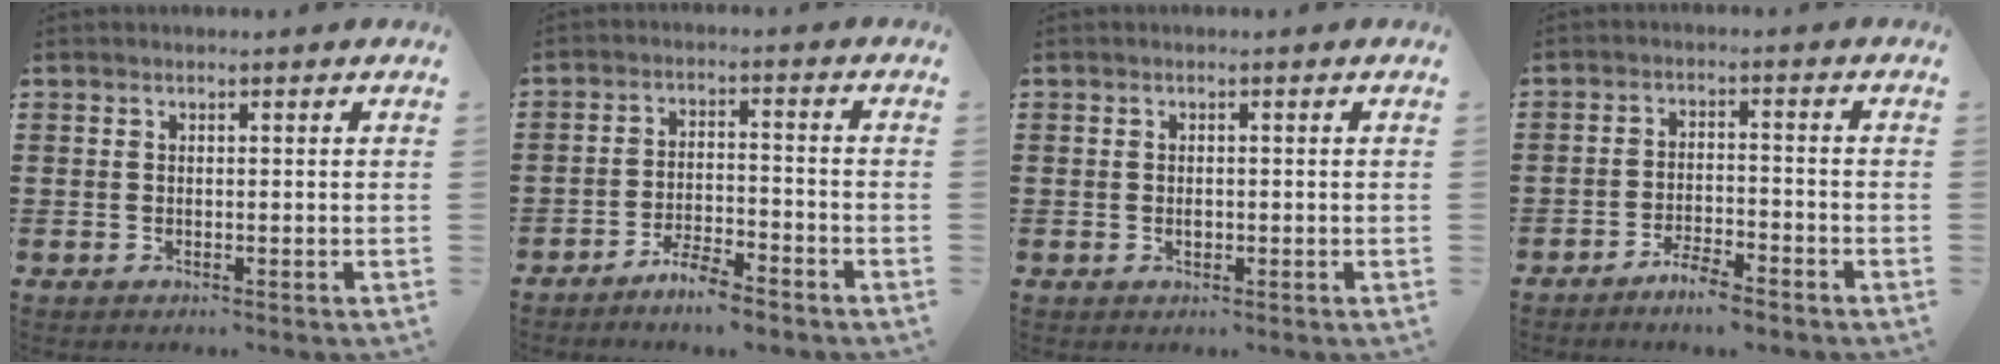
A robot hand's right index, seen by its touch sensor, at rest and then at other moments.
{"total": 4.7, "force": [-4.4, 0.4, 1.5], "torque": [-0.035, 0.004, -0.088]}
{"total": 1.0, "force": [-0.1, 0.6, 0.8], "torque": [-0.016, 0.001, -0.003]}
{"total": 3.9, "force": [-3.6, 0.4, 1.3], "torque": [-0.033, 0.003, -0.073]}